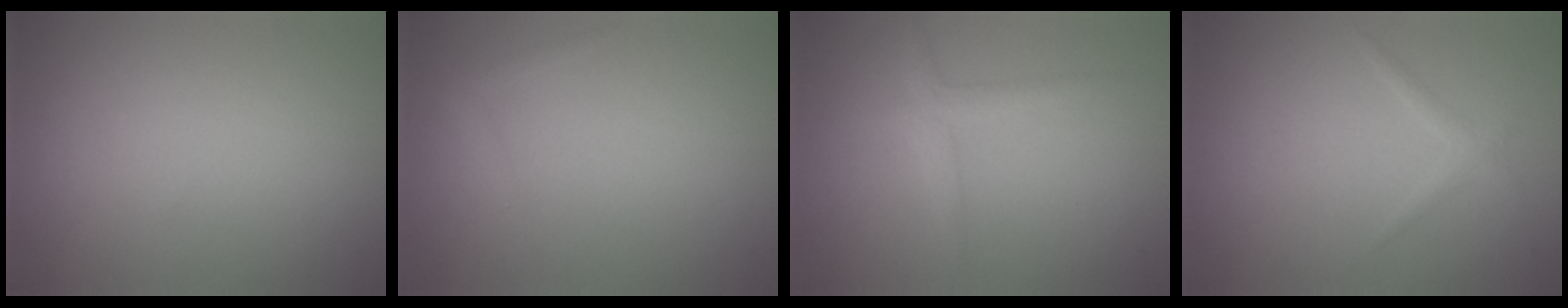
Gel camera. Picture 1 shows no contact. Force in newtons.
{"total": 0.7, "press": 0.7, "slide": 0.1}
{"total": 1.8, "press": 1.8, "slide": 0.0}
{"total": 0.9, "press": 0.9, "slide": 0.1}